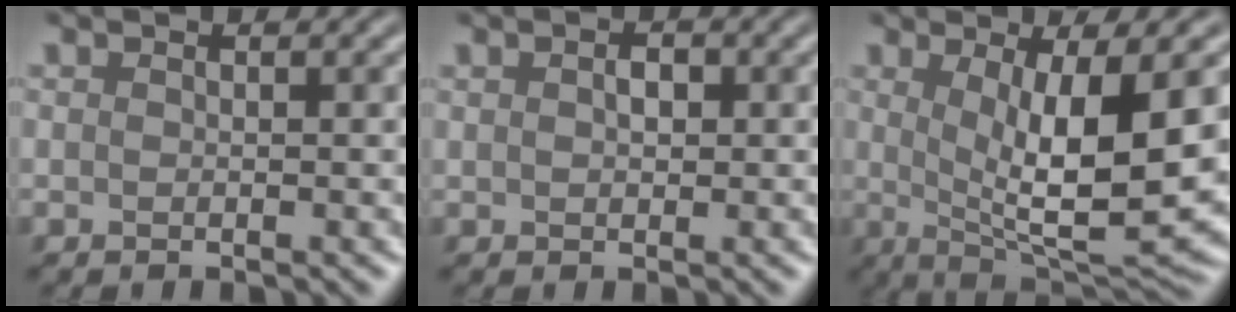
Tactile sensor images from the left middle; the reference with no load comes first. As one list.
[{"total": 1.2, "force": [0.5, 0.8, 0.8], "torque": [-0.007, 0.005, 0.012]}, {"total": 9.9, "force": [0.6, 2.5, 9.5], "torque": [-0.148, -0.009, 0.024]}]